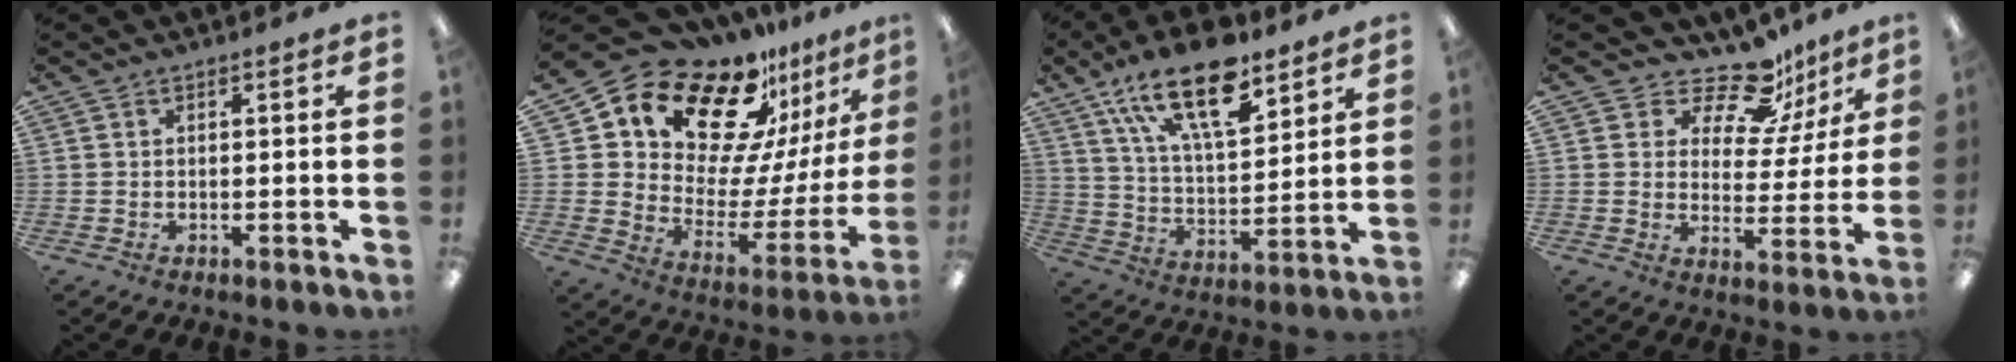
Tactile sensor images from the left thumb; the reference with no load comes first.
{"total": 20.2, "force": [15.6, 9.8, 8.3], "torque": [-0.146, -0.118, 0.280]}
{"total": 19.5, "force": [12.6, 8.0, 12.6], "torque": [-0.217, -0.055, 0.215]}
{"total": 13.7, "force": [11.0, 5.8, 5.7], "torque": [-0.094, -0.076, 0.197]}